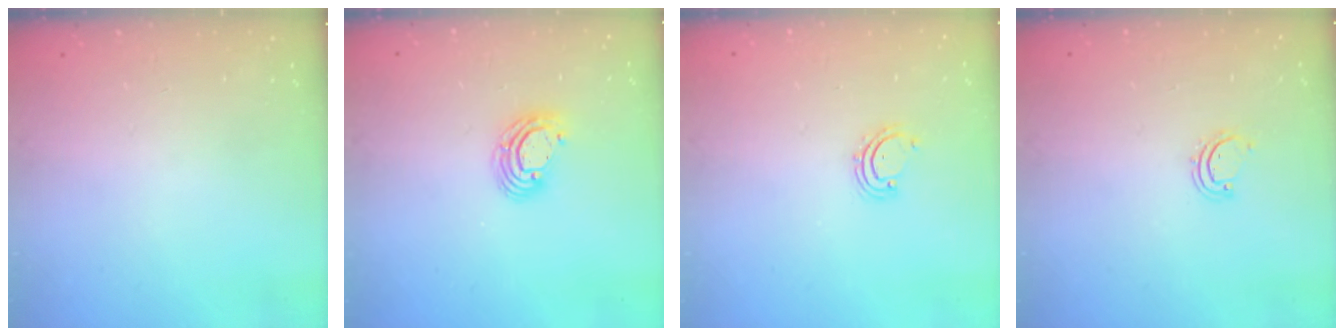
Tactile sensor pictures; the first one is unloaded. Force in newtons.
{"total": 8.2, "press": 8.1, "slide": 1.4}
{"total": 2.7, "press": 2.6, "slide": 0.5}
{"total": 2.5, "press": 2.5, "slide": 0.3}